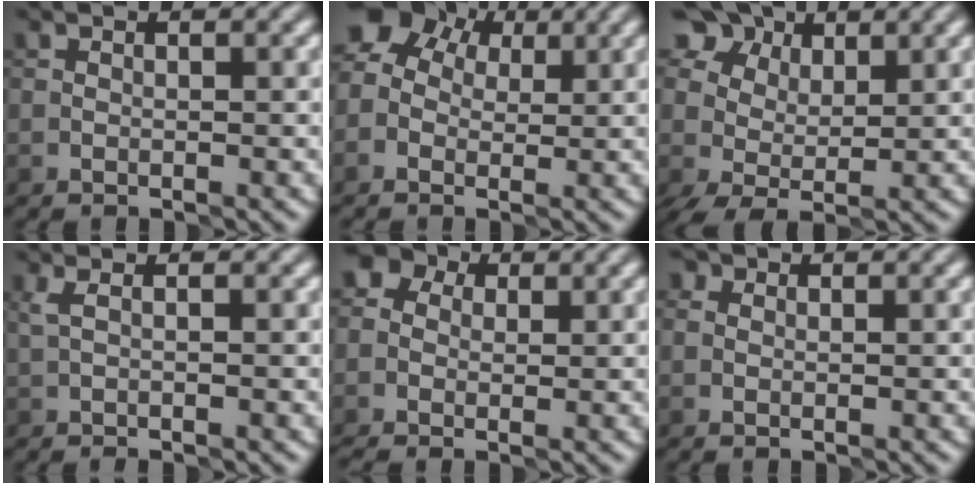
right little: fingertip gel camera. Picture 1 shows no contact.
{"total": 6.7, "force": [2.1, 5.0, 4.0], "torque": [-0.070, 0.033, 0.020]}
{"total": 6.6, "force": [3.4, 4.3, 3.7], "torque": [-0.083, 0.006, 0.064]}
{"total": 1.1, "force": [0.1, 0.2, 1.1], "torque": [-0.021, 0.002, 0.003]}
{"total": 4.0, "force": [0.5, 3.5, 1.9], "torque": [-0.030, 0.023, -0.016]}
{"total": 2.3, "force": [1.1, 1.7, 1.1], "torque": [-0.002, 0.017, -0.016]}